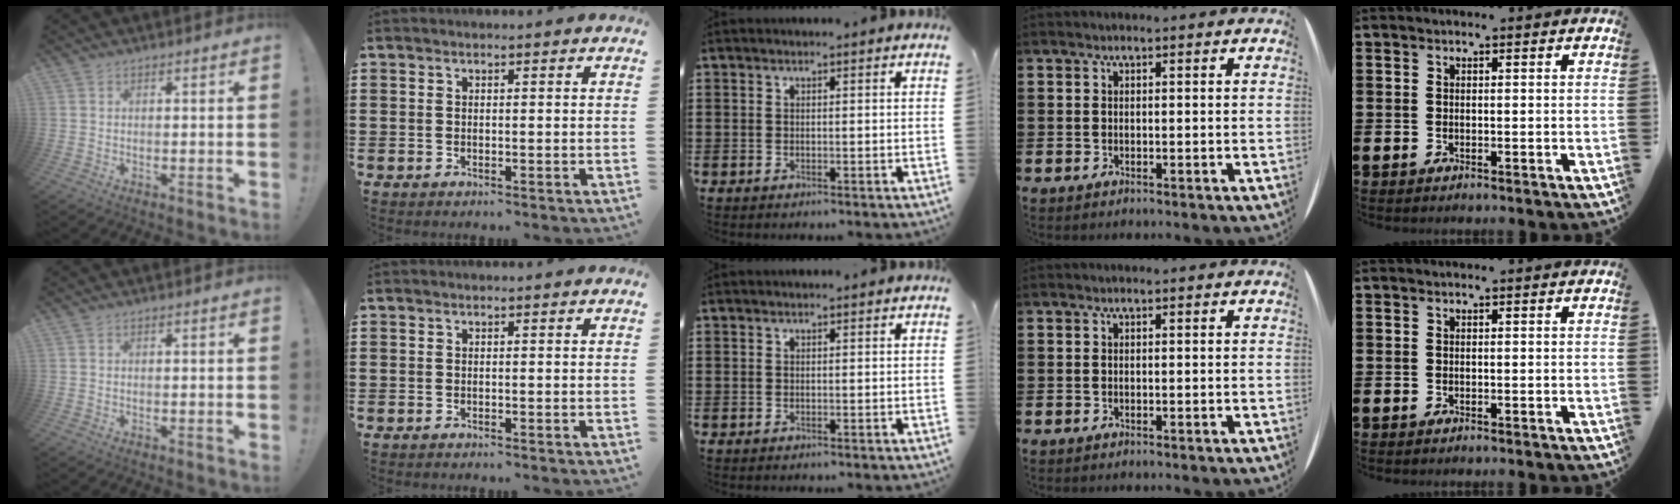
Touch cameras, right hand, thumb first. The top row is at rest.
{}